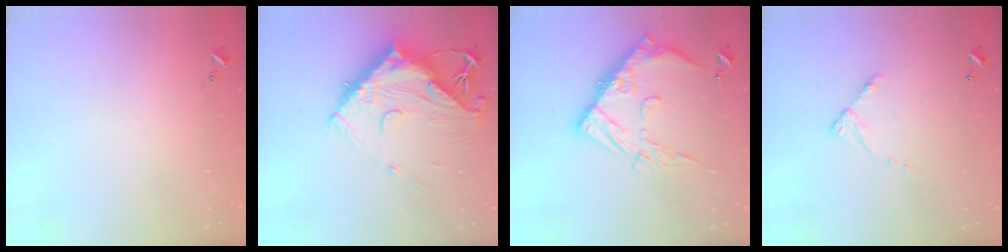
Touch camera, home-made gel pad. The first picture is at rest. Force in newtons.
{"total": 16.4, "press": 16.3, "slide": 1.5}
{"total": 18.4, "press": 18.3, "slide": 1.5}
{"total": 8.0, "press": 7.9, "slide": 0.7}